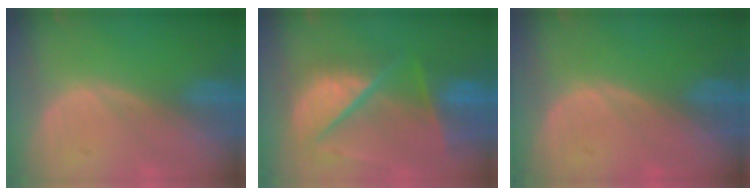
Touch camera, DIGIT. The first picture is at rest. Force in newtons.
{"total": 10.9, "press": 9.0, "slide": 6.2}
{"total": 0.0}